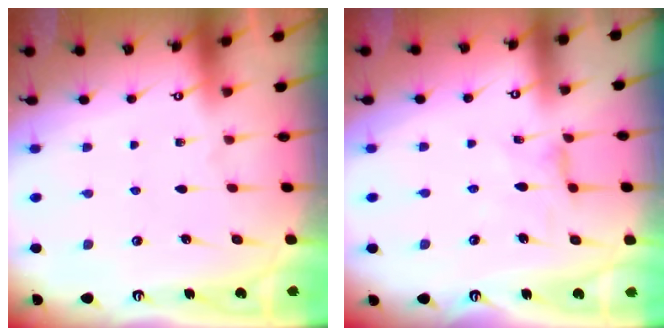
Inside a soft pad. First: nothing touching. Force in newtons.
{"total": 1.4, "press": 1.4, "slide": 0.4}